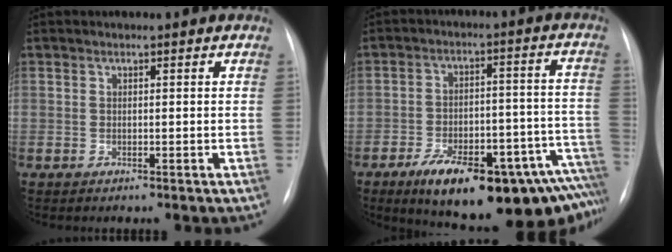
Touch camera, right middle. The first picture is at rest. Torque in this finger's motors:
{"motor_torque": [1.20, -0.94, 0.47, 0.10]}